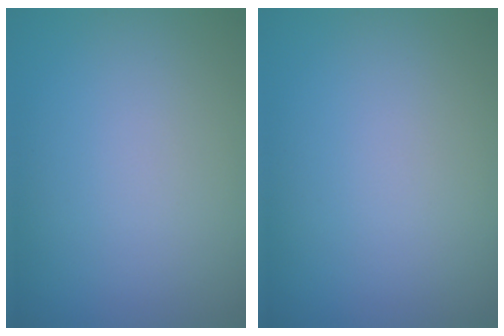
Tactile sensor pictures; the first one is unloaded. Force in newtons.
{"total": 0.0}